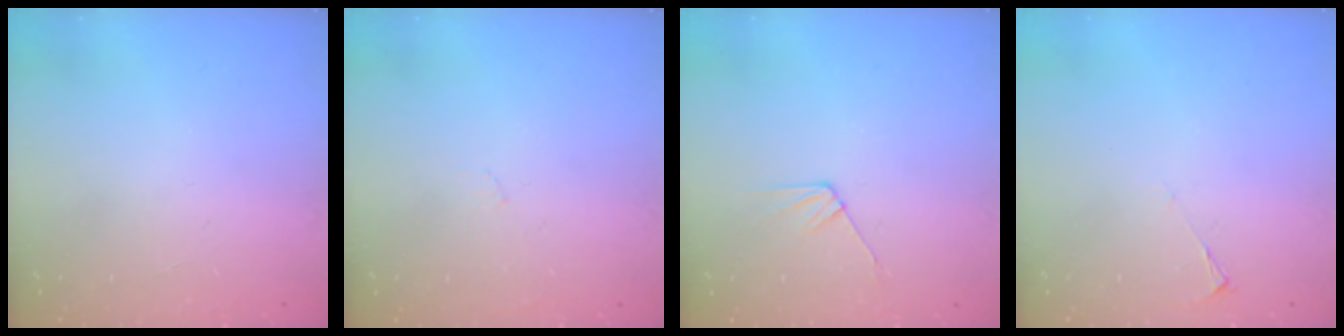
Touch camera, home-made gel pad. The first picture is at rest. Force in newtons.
{"total": 2.7, "press": 2.6, "slide": 0.4}
{"total": 7.5, "press": 7.5, "slide": 0.8}
{"total": 2.1, "press": 2.0, "slide": 0.4}